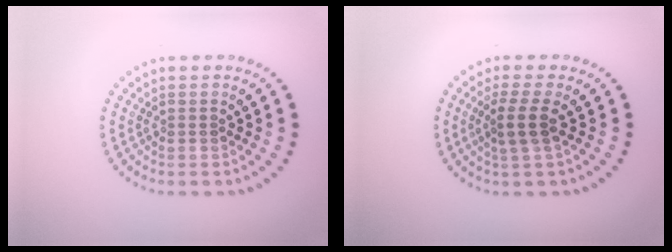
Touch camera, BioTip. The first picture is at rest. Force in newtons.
{"total": 2.2, "press": 1.8, "slide": 1.4}